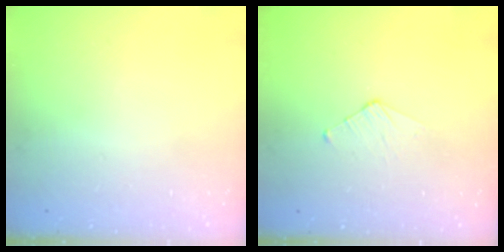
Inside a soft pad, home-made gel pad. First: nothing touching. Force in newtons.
{"total": 2.8, "press": 2.7, "slide": 0.3}